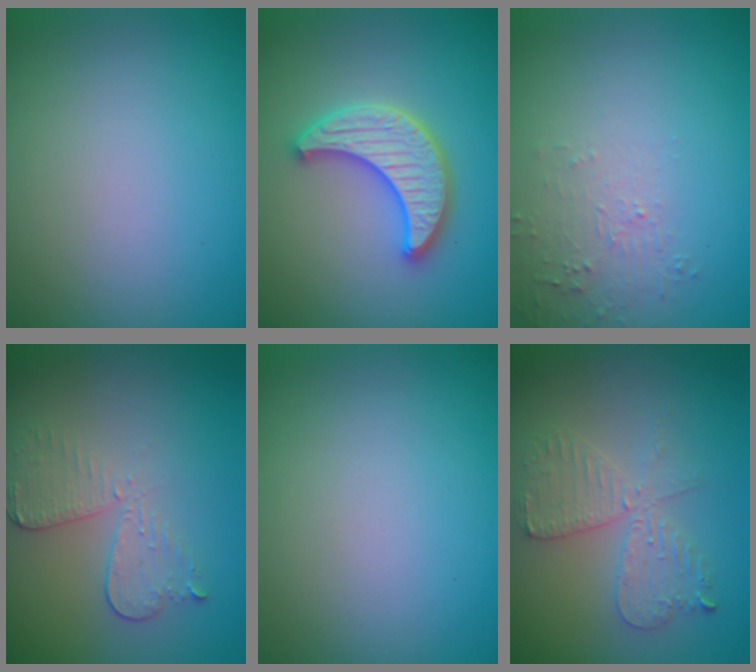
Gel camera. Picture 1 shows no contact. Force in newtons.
{"total": 5.2, "press": 5.1, "slide": 0.8}
{"total": 1.6, "press": 0.4, "slide": 1.6}
{"total": 2.9, "press": 2.6, "slide": 1.4}
{"total": 0.0}
{"total": 4.2, "press": 3.6, "slide": 2.2}